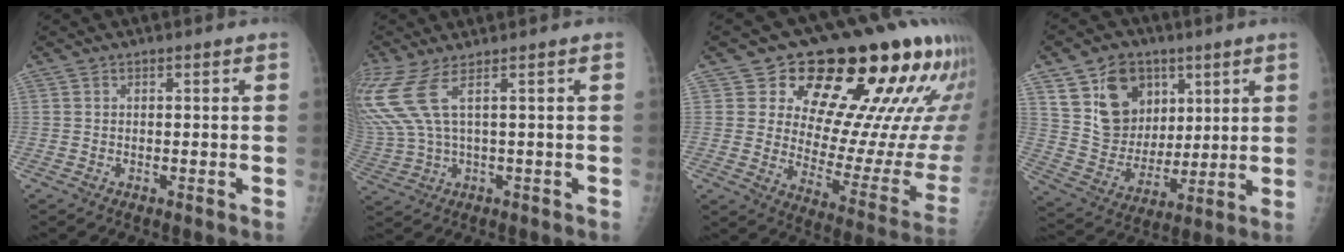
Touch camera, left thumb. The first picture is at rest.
{"total": 8.5, "force": [3.8, 1.2, 7.5], "torque": [-0.224, -0.004, 0.091]}
{"total": 24.2, "force": [14.4, 9.5, 17.0], "torque": [-0.191, -0.066, 0.205]}
{"total": 15.7, "force": [7.5, 11.6, 7.5], "torque": [-0.091, -0.035, 0.147]}